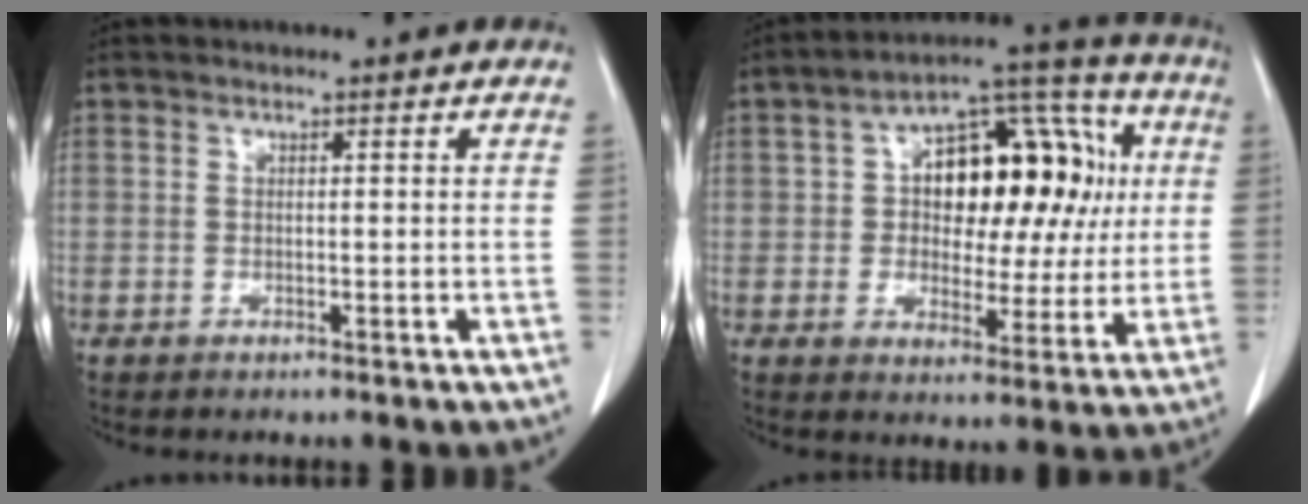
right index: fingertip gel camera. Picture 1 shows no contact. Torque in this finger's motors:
{"motor_torque": [0.96, 0.05, 0.65, 0.10]}